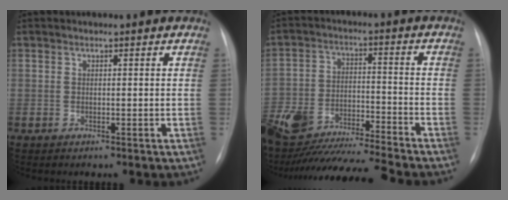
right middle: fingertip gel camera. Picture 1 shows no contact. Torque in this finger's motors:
{"motor_torque": [1.10, -1.04, 0.62, 0.21]}